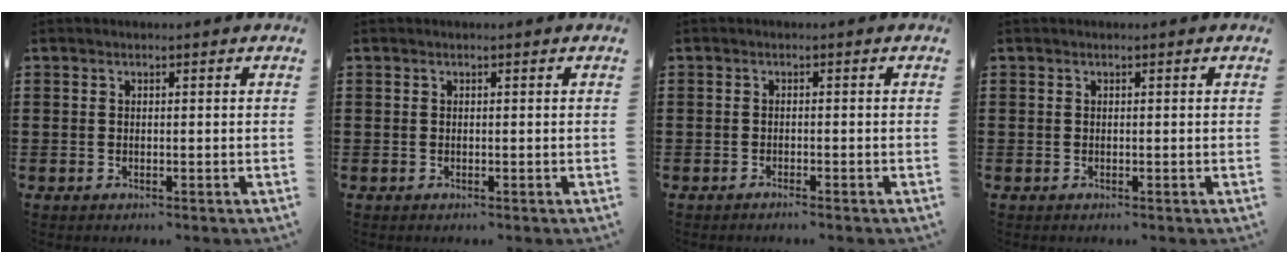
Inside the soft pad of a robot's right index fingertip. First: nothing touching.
{"total": 0.0}
{"total": 0.9, "force": [-0.8, -0.2, 0.3], "torque": [-0.007, -0.003, -0.015]}
{"total": 0.0}